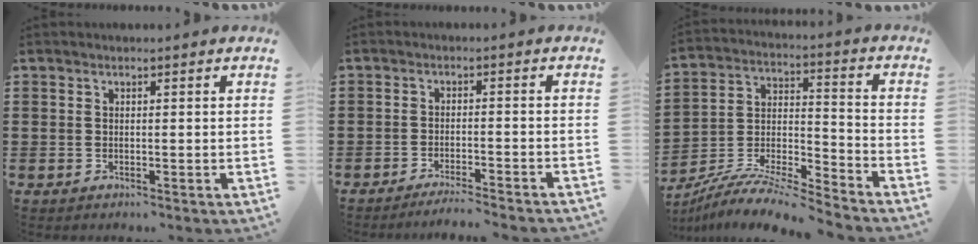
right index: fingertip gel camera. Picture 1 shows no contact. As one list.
[{"total": 2.8, "force": [-2.7, -0.4, 0.7], "torque": [-0.014, -0.001, -0.054]}, {"total": 8.0, "force": [-7.8, 0.2, 2.0], "torque": [-0.043, 0.001, -0.159]}]